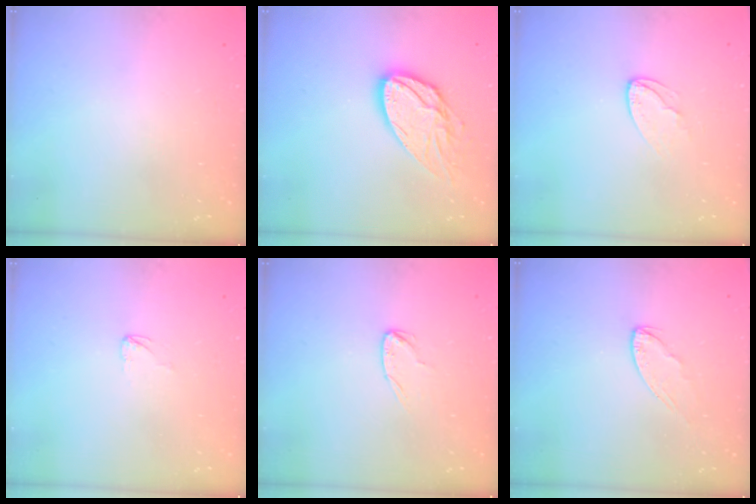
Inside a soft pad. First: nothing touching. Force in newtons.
{"total": 14.6, "press": 14.5, "slide": 1.2}
{"total": 6.1, "press": 6.1, "slide": 0.5}
{"total": 2.1, "press": 2.1, "slide": 0.2}
{"total": 5.1, "press": 5.1, "slide": 0.4}
{"total": 3.8, "press": 3.8, "slide": 0.3}